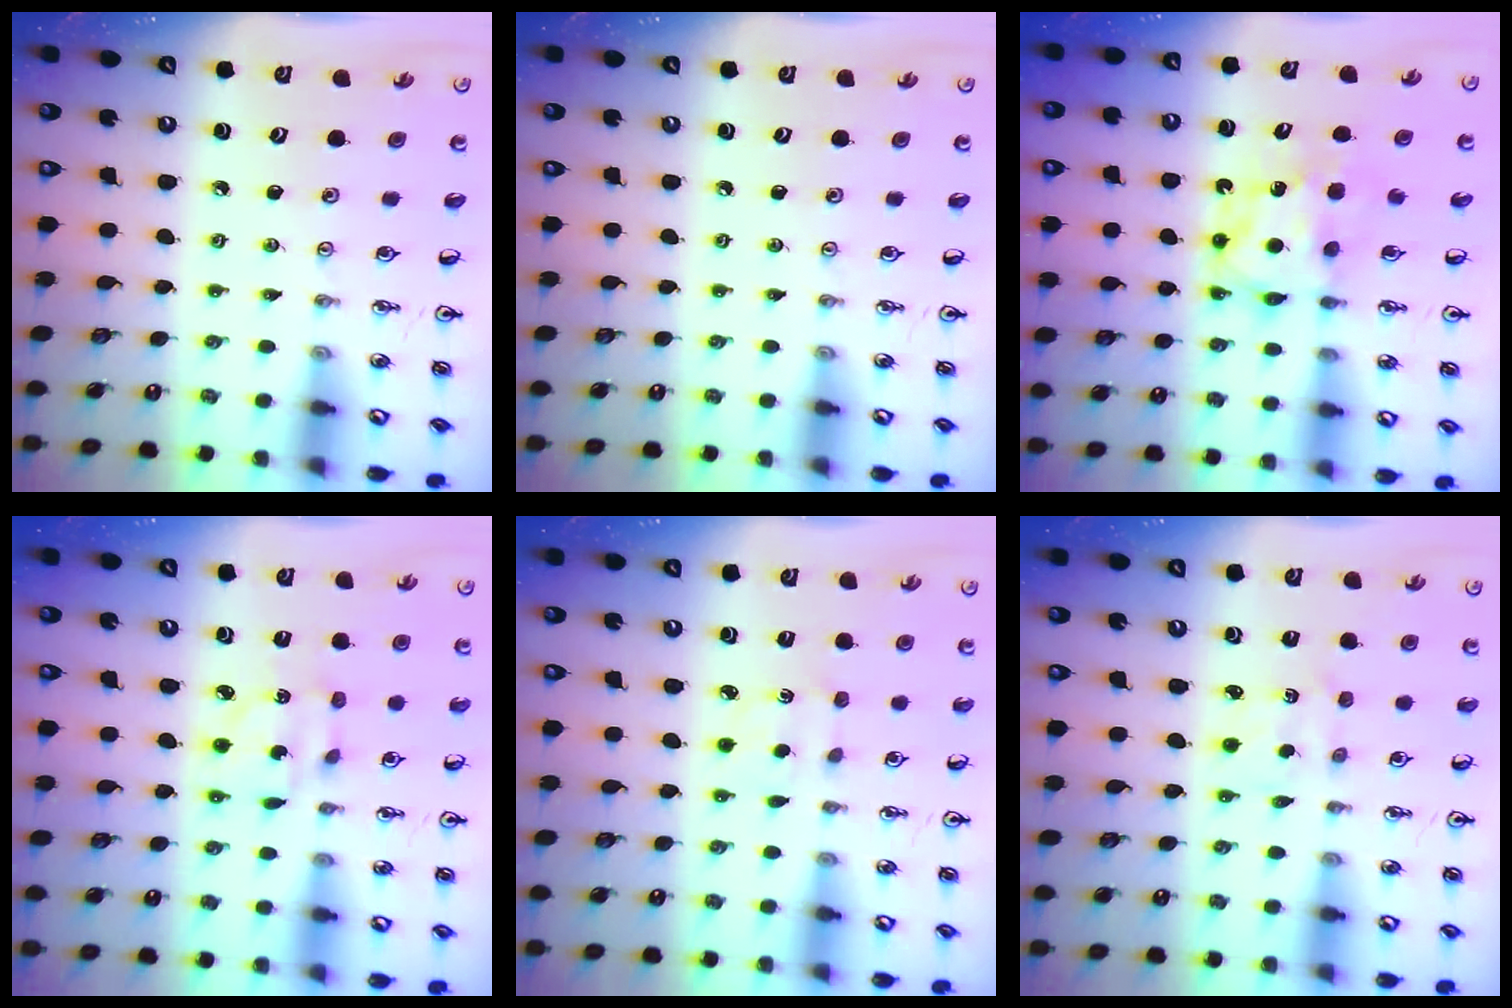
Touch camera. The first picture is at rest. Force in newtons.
{"total": 0.0}
{"total": 6.1, "press": 6.1, "slide": 0.6}
{"total": 4.9, "press": 4.9, "slide": 0.2}
{"total": 1.9, "press": 1.9, "slide": 0.4}
{"total": 1.8, "press": 1.6, "slide": 0.7}